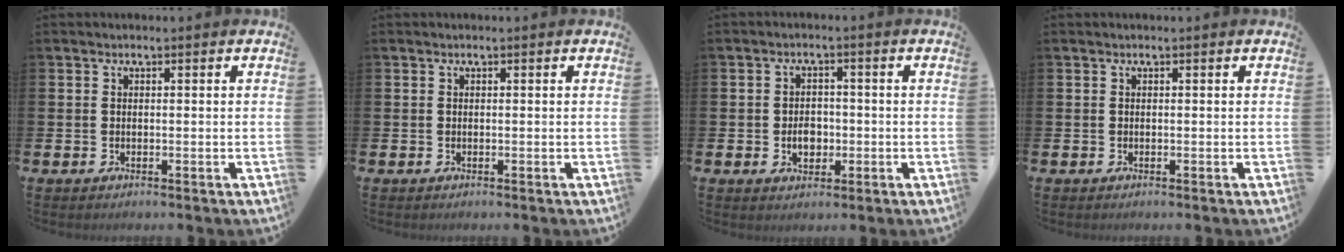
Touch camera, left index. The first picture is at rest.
{"total": 0.0}
{"total": 3.3, "force": [-0.6, 2.4, 2.2], "torque": [-0.023, -0.004, -0.018]}
{"total": 0.0}